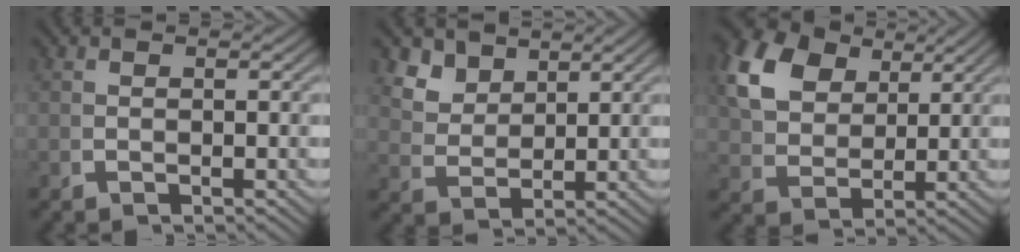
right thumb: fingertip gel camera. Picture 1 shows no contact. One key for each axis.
{"total": 4.6, "fx": 3.1, "fy": 2.6, "fz": 2.3, "tx": -0.052, "ty": -0.009, "tz": 0.069}
{"total": 9.3, "fx": 4.1, "fy": 6.3, "fz": 5.4, "tx": -0.123, "ty": -0.007, "tz": 0.083}